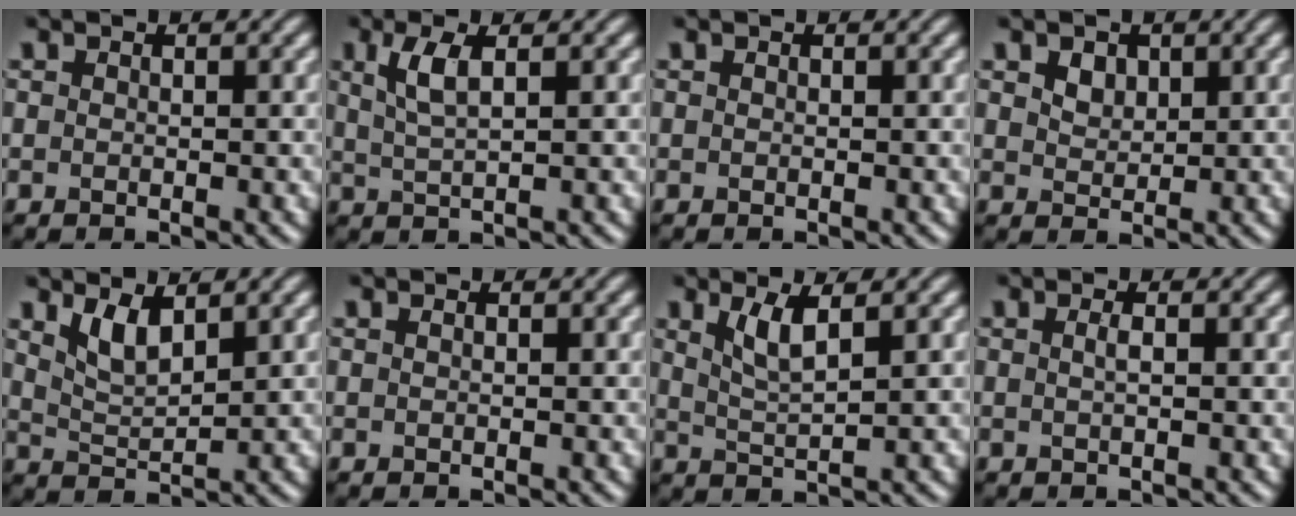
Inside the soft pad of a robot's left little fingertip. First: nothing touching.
{"total": 2.9, "force": [1.1, 0.9, 2.6], "torque": [-0.054, 0.002, 0.024]}
{"total": 0.0}
{"total": 1.9, "force": [1.1, 1.3, 0.9], "torque": [-0.018, 0.000, 0.015]}
{"total": 3.0, "force": [1.9, 0.9, 2.1], "torque": [-0.047, -0.009, 0.042]}
{"total": 0.0}
{"total": 2.8, "force": [1.4, 0.6, 2.4], "torque": [-0.048, -0.004, 0.031]}
{"total": 0.9, "force": [0.1, 0.2, 0.8], "torque": [-0.016, 0.005, 0.001]}